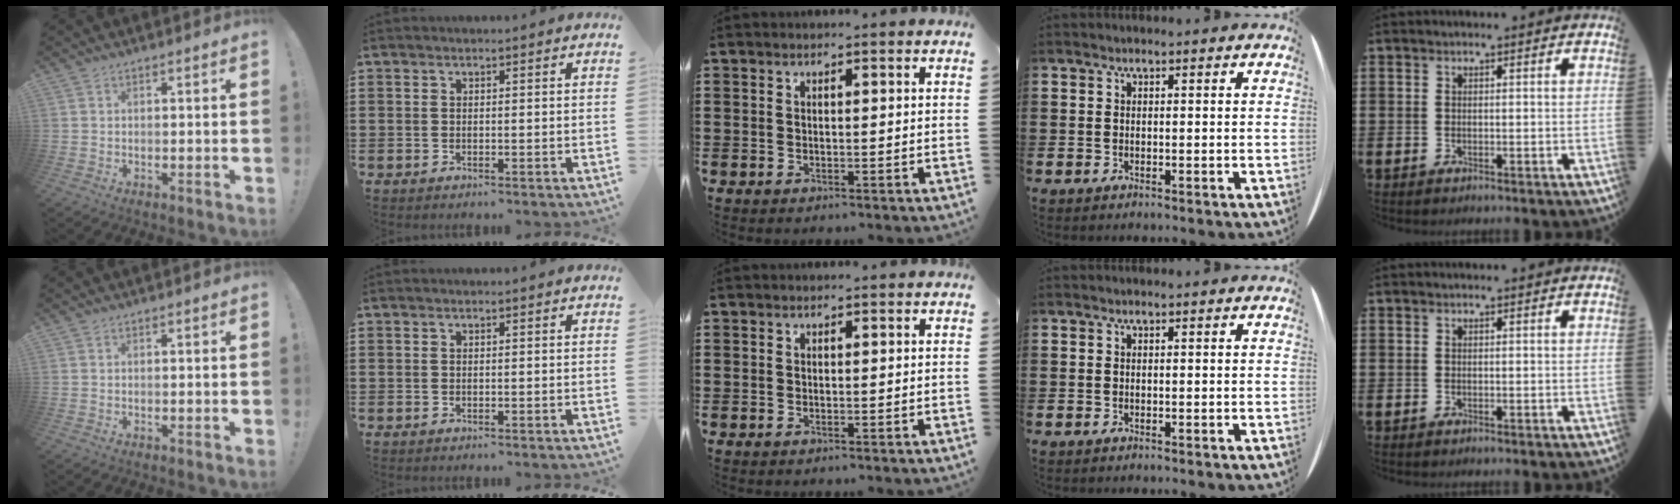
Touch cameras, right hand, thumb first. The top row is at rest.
{}